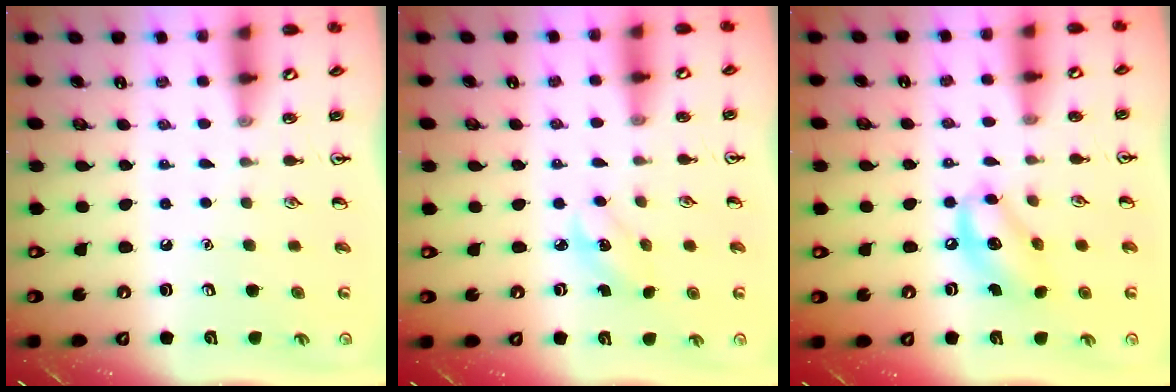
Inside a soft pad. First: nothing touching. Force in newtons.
{"total": 2.7, "press": 2.6, "slide": 0.7}
{"total": 10.3, "press": 10.0, "slide": 2.3}